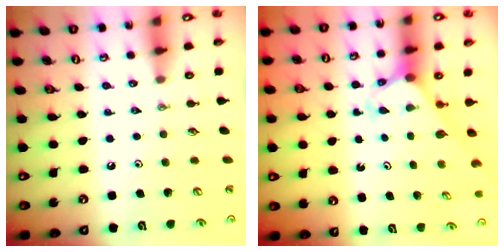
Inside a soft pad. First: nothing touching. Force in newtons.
{"total": 2.7, "press": 2.7, "slide": 0.2}